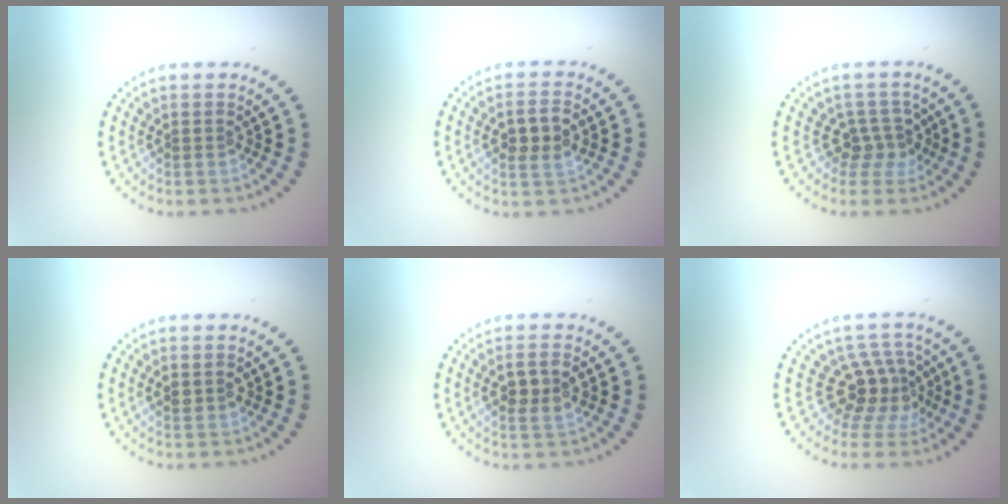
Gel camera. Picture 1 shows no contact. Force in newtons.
{"total": 2.9, "press": 2.8, "slide": 0.3}
{"total": 2.5, "press": 1.9, "slide": 1.6}
{"total": 1.4, "press": 1.3, "slide": 0.4}
{"total": 2.8, "press": 2.7, "slide": 0.5}
{"total": 3.9, "press": 3.1, "slide": 2.4}